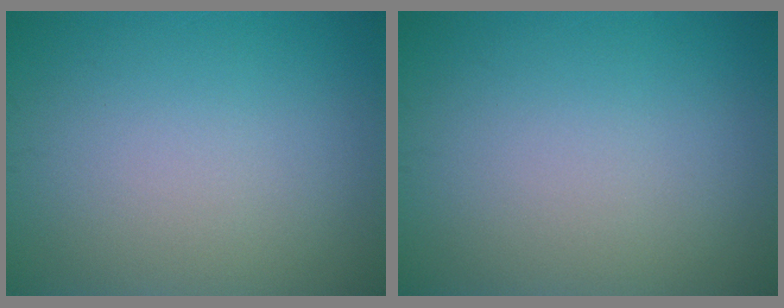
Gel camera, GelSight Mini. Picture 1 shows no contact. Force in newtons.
{"total": 0.0}